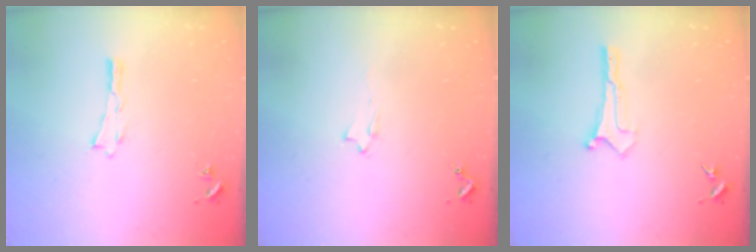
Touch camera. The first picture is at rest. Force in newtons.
{"total": 2.0, "press": 2.0, "slide": 0.4}
{"total": 0.0}